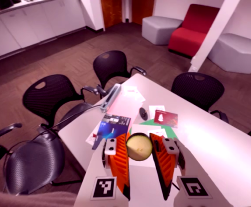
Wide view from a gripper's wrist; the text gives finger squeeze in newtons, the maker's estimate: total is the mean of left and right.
{"total": 11.0, "left": 11.0, "right": 10.9}